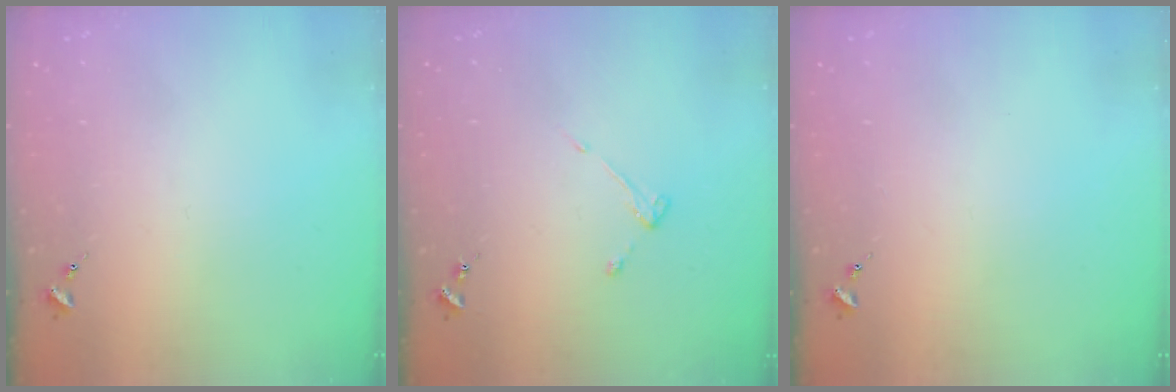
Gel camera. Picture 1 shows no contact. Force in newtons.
{"total": 3.0, "press": 3.0, "slide": 0.4}
{"total": 0.0}